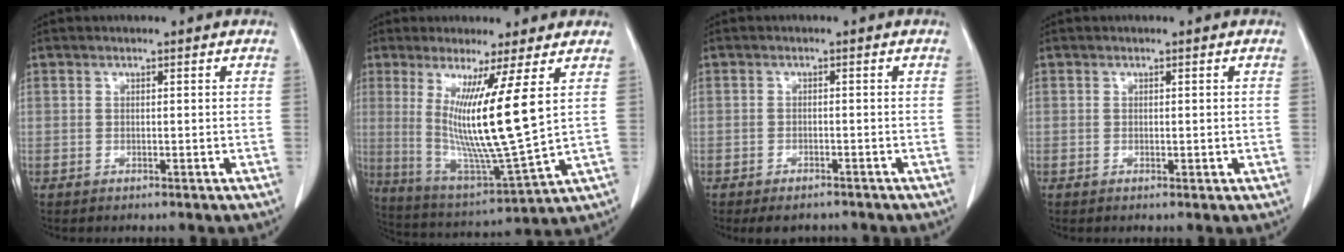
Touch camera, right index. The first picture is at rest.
{"total": 14.3, "force": [3.8, -1.1, 13.7], "torque": [-0.261, -0.043, 0.072]}
{"total": 3.5, "force": [-2.9, 1.5, 1.3], "torque": [-0.013, -0.001, -0.036]}
{"total": 0.6, "force": [0.1, 0.4, 0.5], "torque": [-0.007, -0.002, 0.003]}